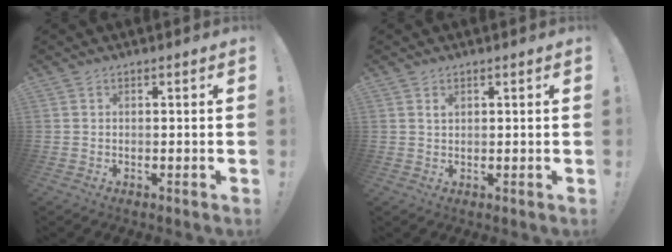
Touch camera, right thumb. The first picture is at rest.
{"total": 1.2, "force": [0.7, 0.7, 0.6], "torque": [0.003, -0.006, 0.011]}